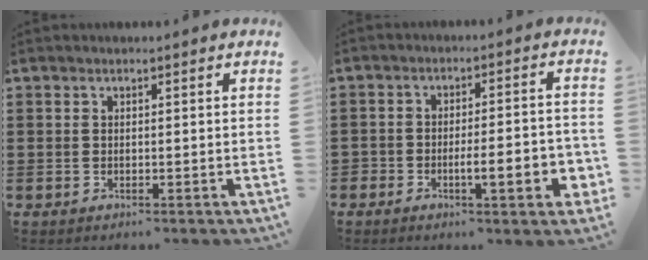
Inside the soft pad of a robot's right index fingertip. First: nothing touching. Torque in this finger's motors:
{"motor_torque": [0.44, -0.13, 0.45, 0.09]}